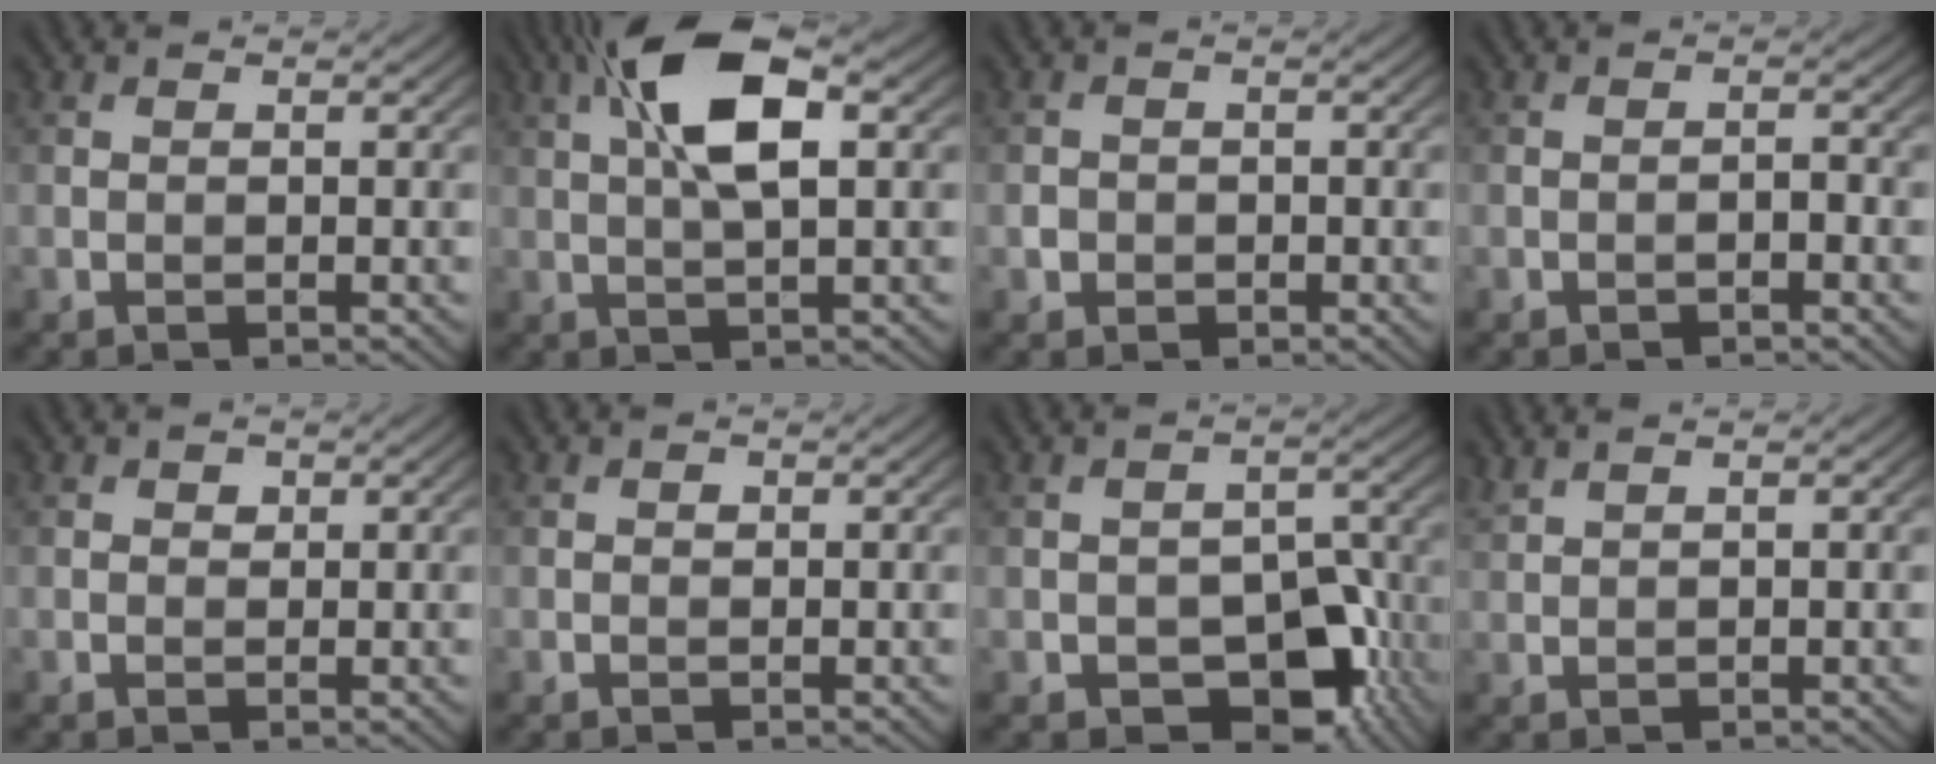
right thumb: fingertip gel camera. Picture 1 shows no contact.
{"total": 10.1, "force": [3.1, 3.5, 8.9], "torque": [-0.166, 0.020, 0.046]}
{"total": 1.5, "force": [-0.4, 1.4, 0.3], "torque": [0.000, -0.003, -0.012]}
{"total": 1.0, "force": [-0.7, 0.3, 0.7], "torque": [-0.009, 0.004, -0.014]}
{"total": 1.0, "force": [0.4, 0.8, 0.3], "torque": [-0.005, -0.002, 0.004]}
{"total": 0.6, "force": [0.1, 0.5, 0.2], "torque": [0.001, -0.004, -0.001]}
{"total": 10.2, "force": [-3.9, 6.5, 6.7], "torque": [-0.097, -0.016, -0.060]}
{"total": 1.4, "force": [1.3, 0.2, 0.6], "torque": [-0.020, 0.006, 0.031]}